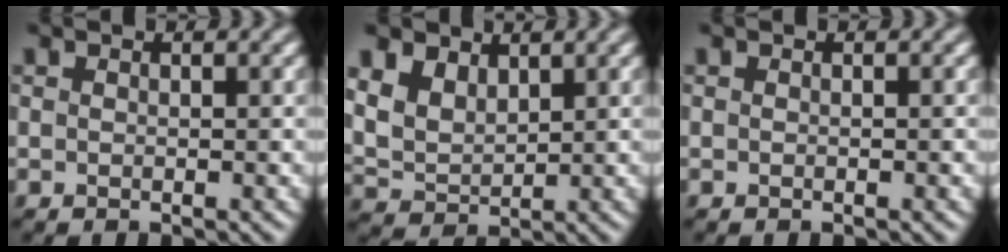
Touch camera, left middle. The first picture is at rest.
{"total": 5.1, "force": [2.8, 3.4, 2.7], "torque": [-0.078, 0.002, 0.059]}
{"total": 0.0}